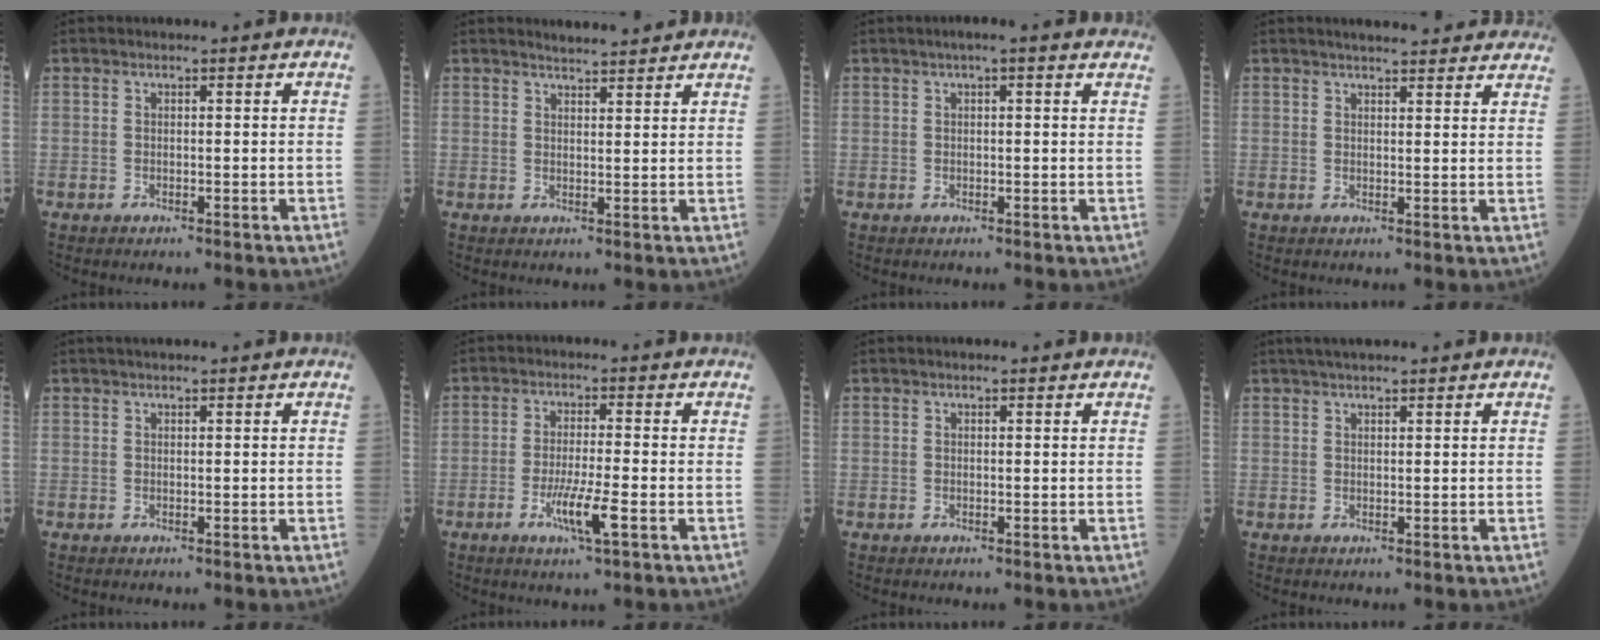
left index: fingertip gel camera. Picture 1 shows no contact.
{"total": 4.9, "force": [4.6, 0.5, 1.6], "torque": [-0.027, 0.014, 0.060]}
{"total": 3.9, "force": [2.6, 0.6, 2.9], "torque": [-0.036, 0.029, 0.030]}
{"total": 12.1, "force": [10.9, 2.3, 4.7], "torque": [-0.045, 0.022, 0.120]}
{"total": 1.9, "force": [1.5, 0.0, 1.0], "torque": [-0.009, 0.023, 0.025]}
{"total": 5.5, "force": [-2.3, 0.0, 5.0], "torque": [-0.097, -0.012, -0.042]}
{"total": 0.7, "force": [0.6, 0.1, 0.3], "torque": [-0.009, 0.013, 0.007]}
{"total": 3.9, "force": [3.2, 0.3, 2.2], "torque": [-0.030, 0.028, 0.055]}